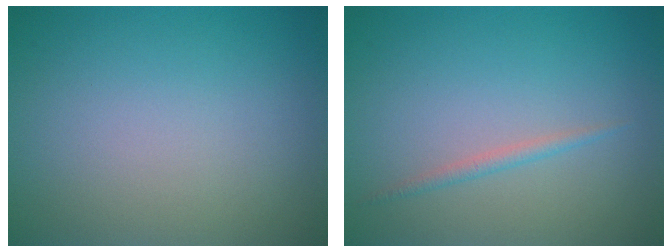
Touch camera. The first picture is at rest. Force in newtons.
{"total": 1.0, "press": 1.0, "slide": 0.0}